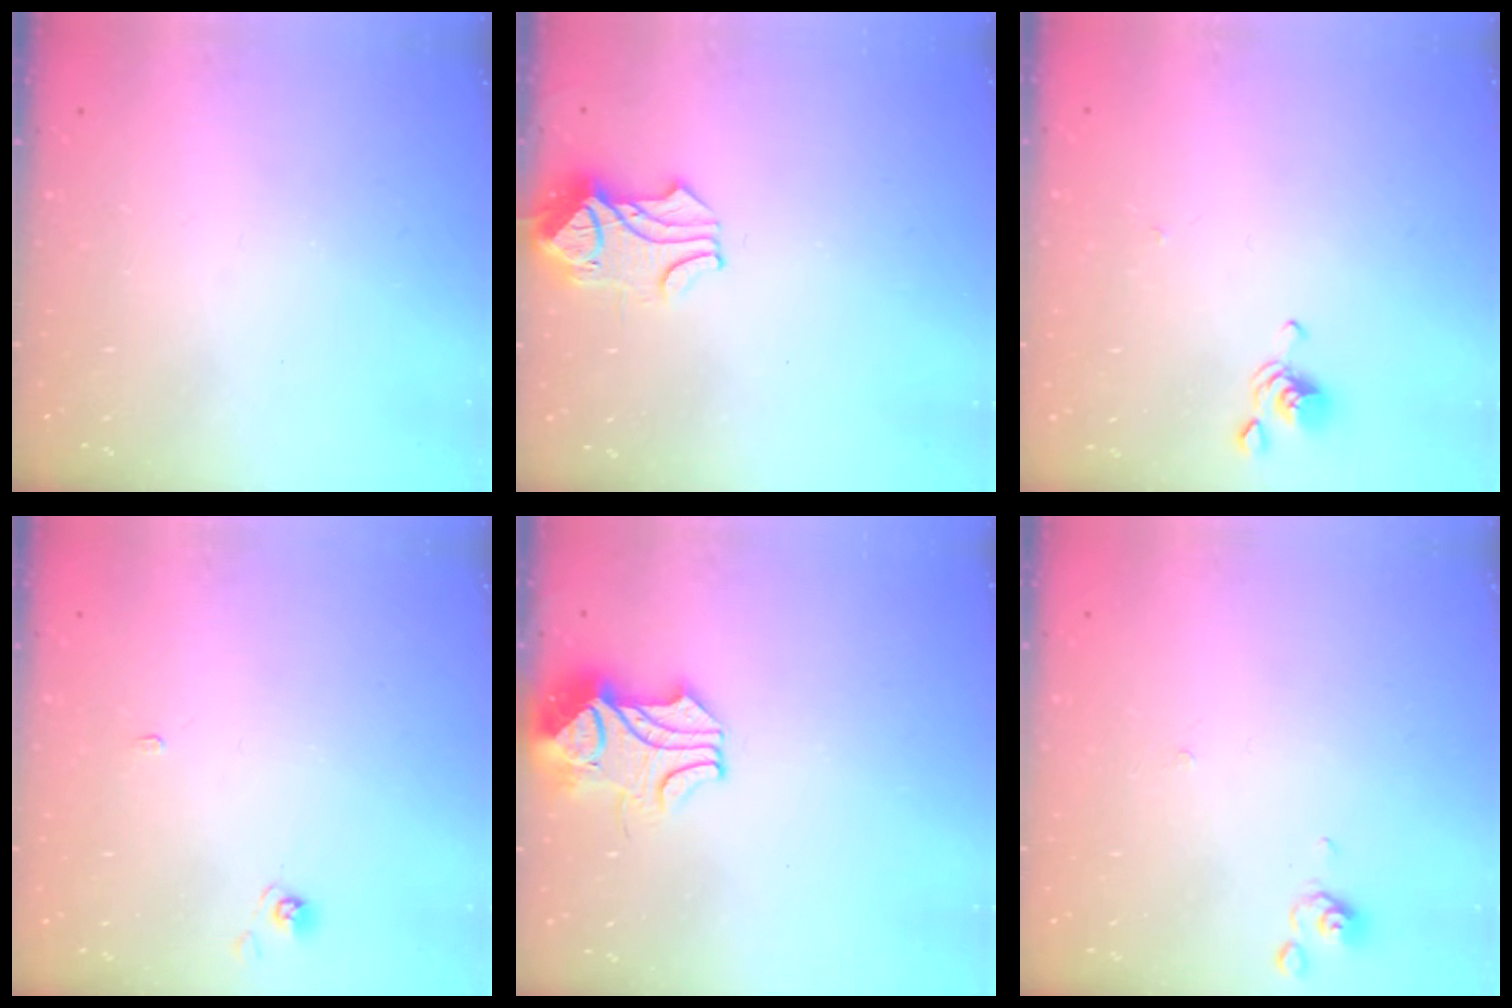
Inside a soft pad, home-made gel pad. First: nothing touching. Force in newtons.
{"total": 2.0, "press": 1.9, "slide": 0.7}
{"total": 3.7, "press": 3.7, "slide": 0.6}
{"total": 2.0, "press": 2.0, "slide": 0.2}
{"total": 2.2, "press": 2.1, "slide": 0.8}
{"total": 1.0, "press": 1.0, "slide": 0.2}